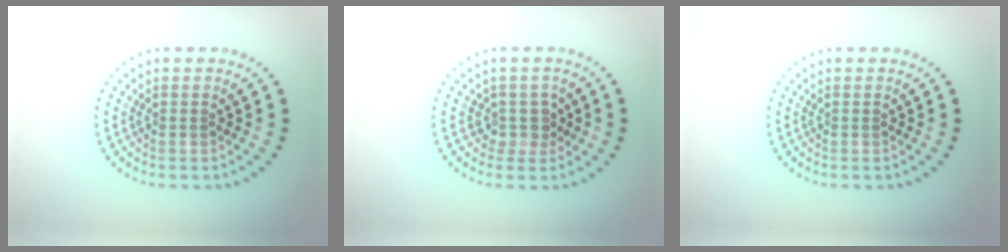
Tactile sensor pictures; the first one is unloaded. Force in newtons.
{"total": 1.8, "press": 1.4, "slide": 1.2}
{"total": 0.0}